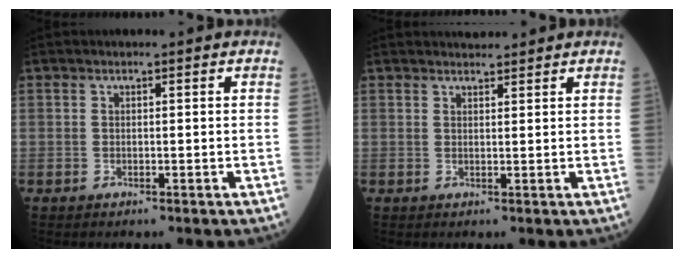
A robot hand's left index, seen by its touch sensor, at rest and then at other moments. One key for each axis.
{"total": 2.8, "fx": 2.7, "fy": 0.3, "fz": 0.5, "tx": -0.010, "ty": 0.019, "tz": 0.043}